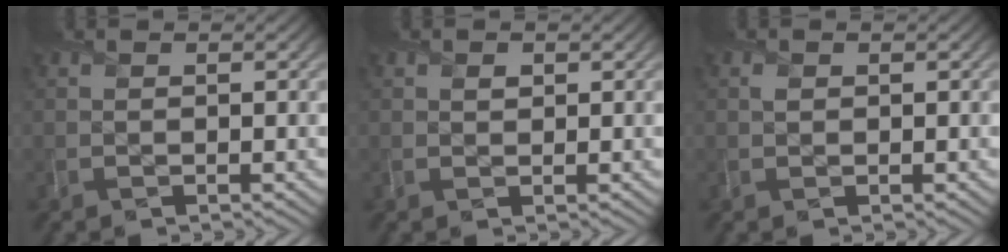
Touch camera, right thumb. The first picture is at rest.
{"total": 0.8, "force": [0.4, 0.6, 0.3], "torque": [-0.002, -0.006, 0.008]}
{"total": 0.6, "force": [0.2, 0.6, 0.3], "torque": [-0.008, -0.001, 0.003]}